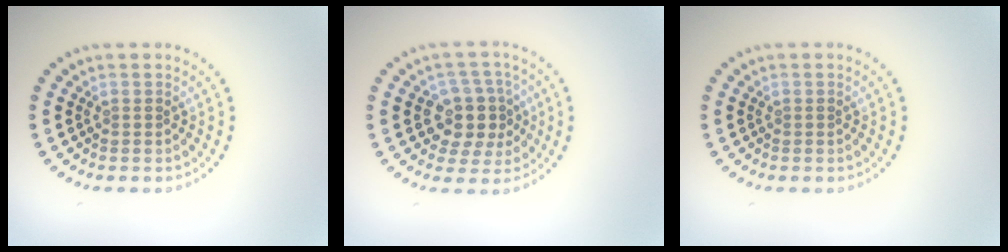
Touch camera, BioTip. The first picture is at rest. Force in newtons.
{"total": 4.5, "press": 4.2, "slide": 1.8}
{"total": 0.0}